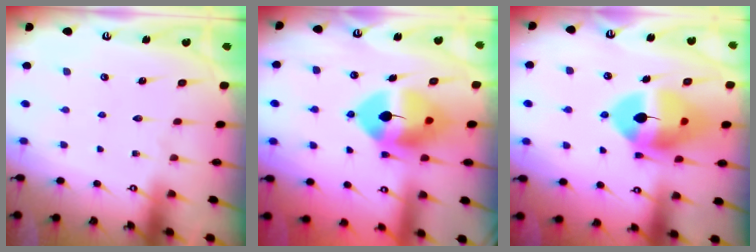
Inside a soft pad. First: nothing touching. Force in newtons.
{"total": 12.2, "press": 11.9, "slide": 2.3}
{"total": 15.3, "press": 15.1, "slide": 1.9}